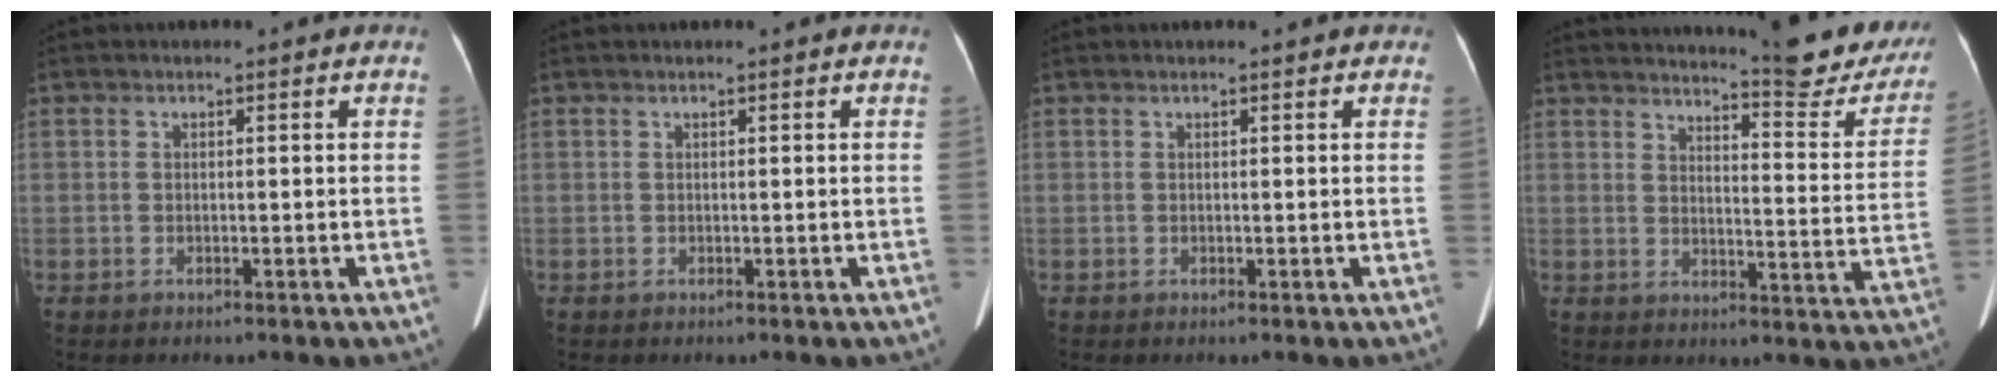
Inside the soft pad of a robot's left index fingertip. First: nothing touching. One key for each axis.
{"total": 0.0}
{"total": 2.2, "fx": 1.9, "fy": 0.6, "fz": 0.9, "tx": -0.011, "ty": 0.021, "tz": 0.016}
{"total": 17.9, "fx": 16.4, "fy": 1.7, "fz": 7.0, "tx": -0.083, "ty": -0.077, "tz": 0.184}